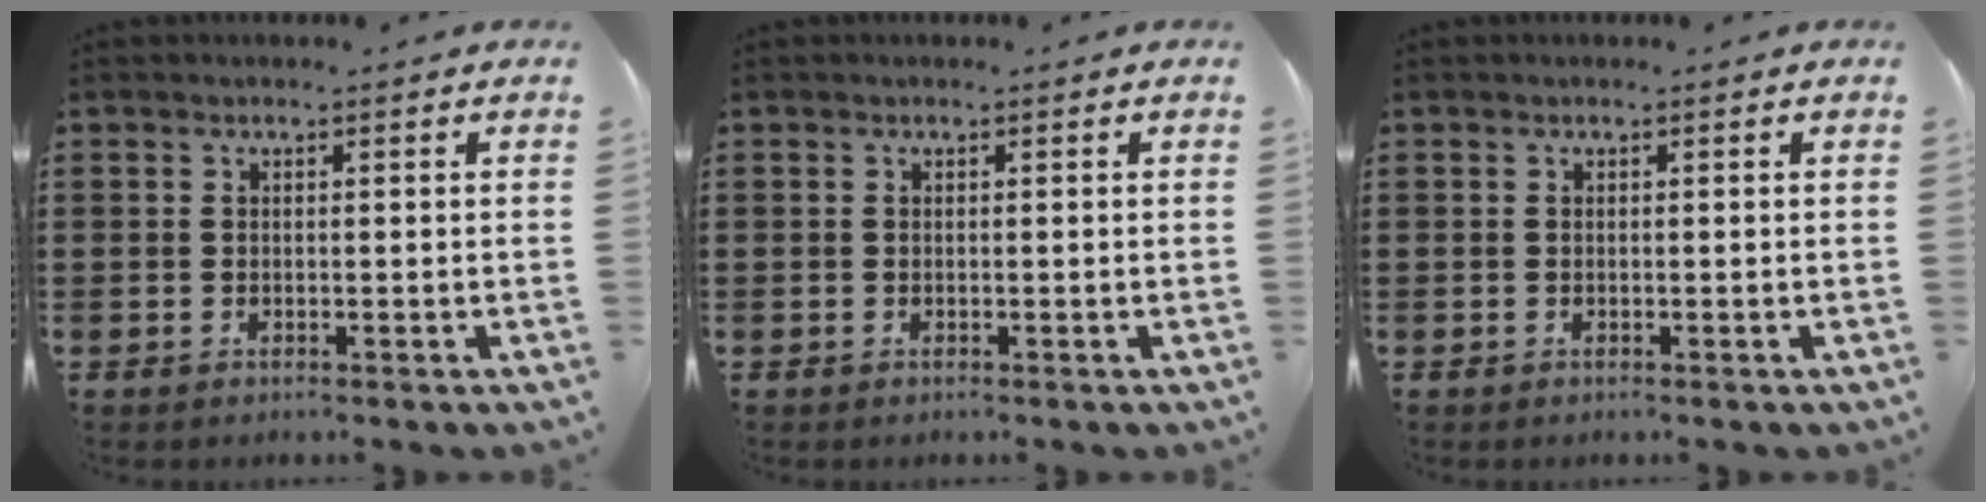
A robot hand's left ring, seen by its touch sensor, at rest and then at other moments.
{"total": 0.0}
{"total": 0.0}